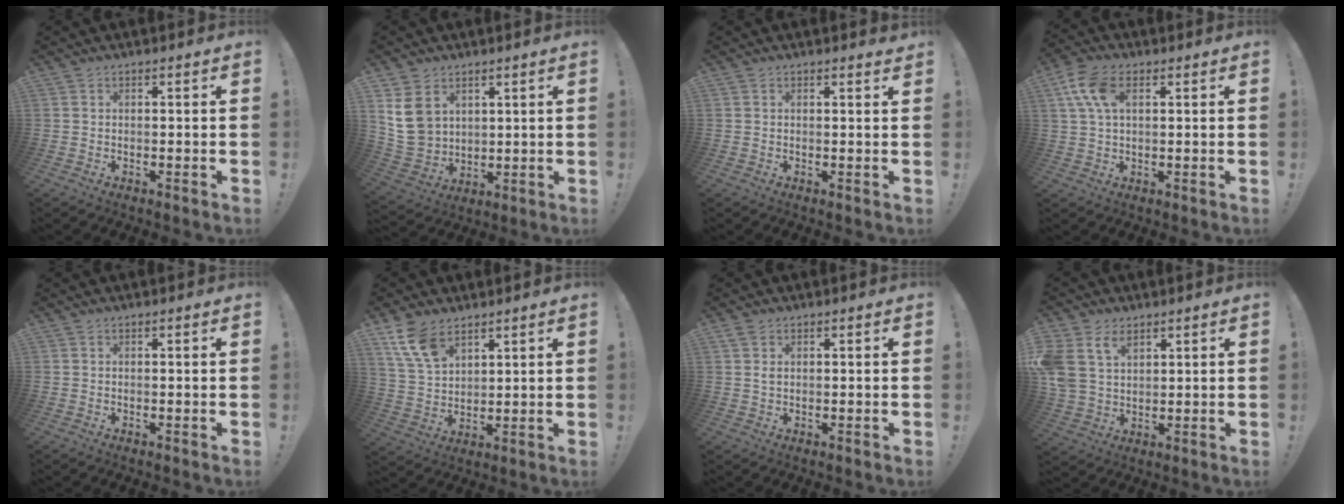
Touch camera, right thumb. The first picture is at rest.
{"total": 10.8, "force": [5.1, 8.3, 4.6], "torque": [-0.076, -0.025, 0.107]}
{"total": 0.8, "force": [0.8, 0.2, 0.2], "torque": [0.006, -0.004, 0.013]}
{"total": 9.6, "force": [3.2, 5.4, 7.3], "torque": [-0.148, 0.005, 0.063]}
{"total": 0.0}
{"total": 10.3, "force": [6.6, 5.5, 5.6], "torque": [-0.106, -0.029, 0.131]}
{"total": 1.8, "force": [0.9, 1.1, 1.1], "torque": [-0.022, 0.003, 0.016]}
{"total": 9.8, "force": [5.3, 6.6, 5.0], "torque": [-0.121, -0.018, 0.106]}